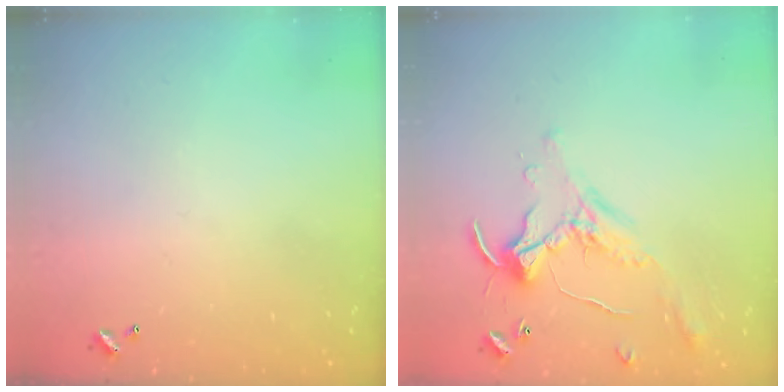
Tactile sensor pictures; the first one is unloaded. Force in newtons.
{"total": 0.8, "press": 0.8, "slide": 0.2}